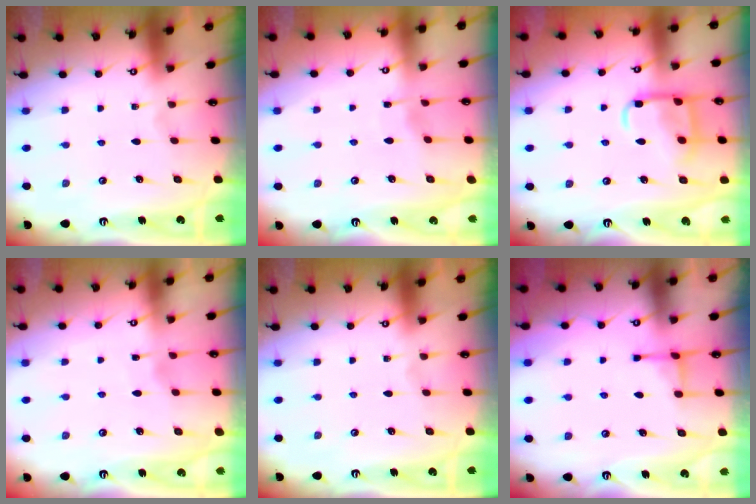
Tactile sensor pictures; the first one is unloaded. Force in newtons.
{"total": 2.0, "press": 2.0, "slide": 0.3}
{"total": 11.2, "press": 11.2, "slide": 0.6}
{"total": 2.2, "press": 2.1, "slide": 0.3}
{"total": 0.0}
{"total": 3.2, "press": 3.1, "slide": 0.7}